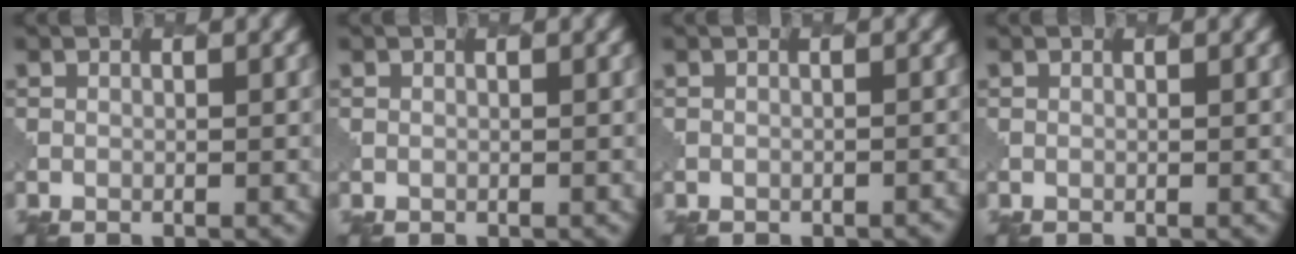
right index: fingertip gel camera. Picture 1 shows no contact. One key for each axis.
{"total": 0.0}
{"total": 0.9, "fx": -0.9, "fy": 0.3, "fz": -0.1, "tx": 0.007, "ty": -0.003, "tz": -0.006}
{"total": 0.0}